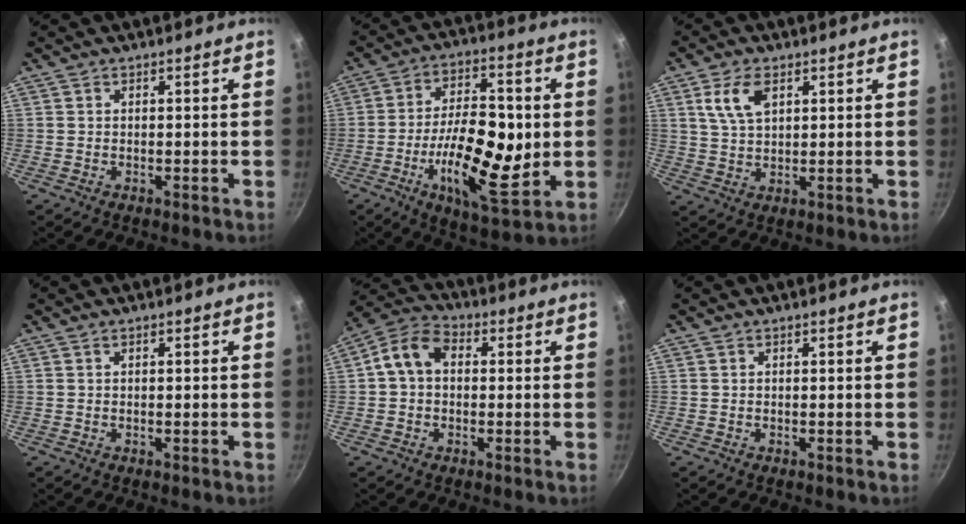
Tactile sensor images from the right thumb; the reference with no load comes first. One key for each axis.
{"total": 18.6, "fx": -2.4, "fy": 7.9, "fz": 16.7, "tx": -0.255, "ty": -0.002, "tz": -0.041}
{"total": 6.8, "fx": 2.7, "fy": 3.7, "fz": 5.0, "tx": -0.092, "ty": -0.003, "tz": 0.054}
{"total": 0.5, "fx": 0.1, "fy": 0.1, "fz": 0.5, "tx": -0.007, "ty": 0.000, "tz": 0.002}
{"total": 8.2, "fx": 0.7, "fy": 6.1, "fz": 5.4, "tx": -0.082, "ty": 0.023, "tz": -0.004}
{"total": 0.0}